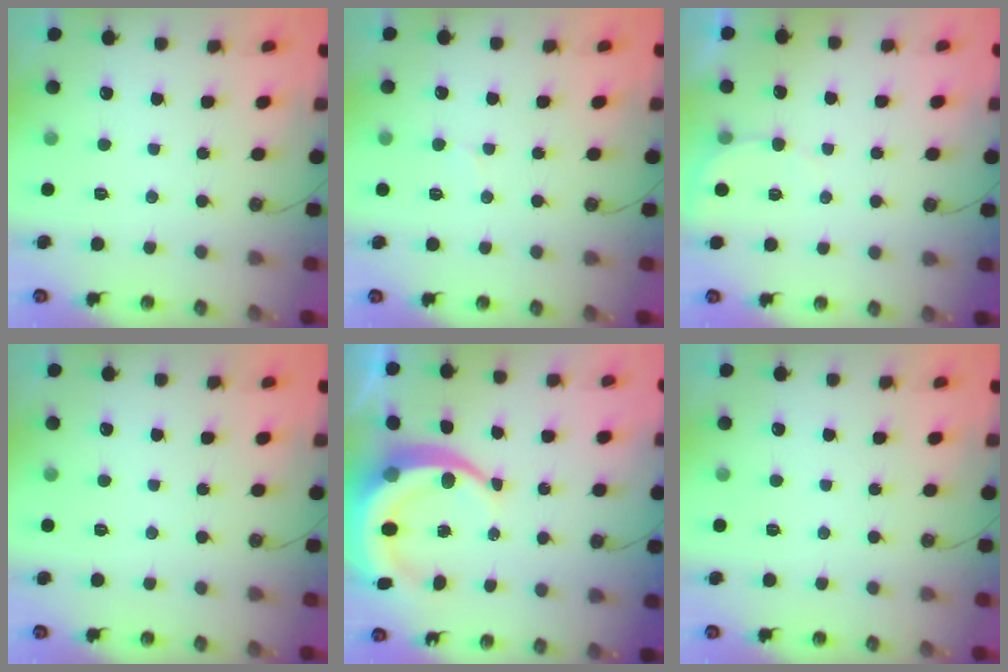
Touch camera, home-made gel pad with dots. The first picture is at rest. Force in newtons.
{"total": 5.6, "press": 5.6, "slide": 0.6}
{"total": 2.8, "press": 2.8, "slide": 0.3}
{"total": 0.0}
{"total": 11.5, "press": 11.4, "slide": 1.6}
{"total": 0.0}